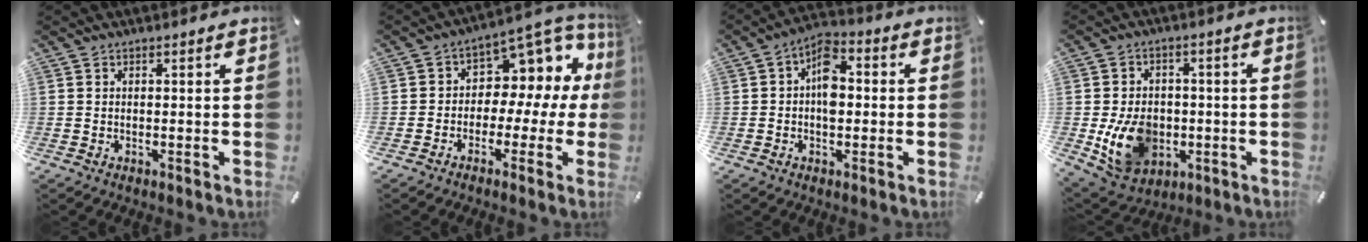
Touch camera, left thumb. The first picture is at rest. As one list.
[{"total": 9.5, "force": [1.8, 7.7, 5.2], "torque": [-0.071, -0.025, 0.033]}, {"total": 7.2, "force": [-0.5, 4.5, 5.6], "torque": [-0.083, 0.008, -0.013]}, {"total": 12.9, "force": [-2.6, 10.1, 7.5], "torque": [-0.154, 0.006, -0.043]}]